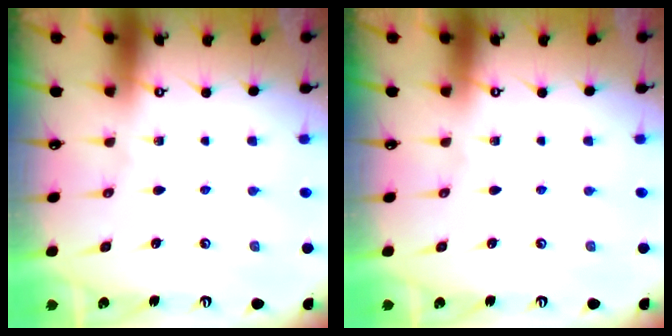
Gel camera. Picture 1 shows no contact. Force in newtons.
{"total": 0.0}